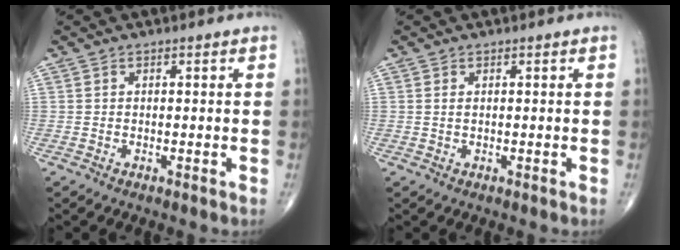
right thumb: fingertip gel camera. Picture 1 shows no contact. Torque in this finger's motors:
{"motor_torque": [-0.34, 0.42, -0.07, 0.00, -0.06]}